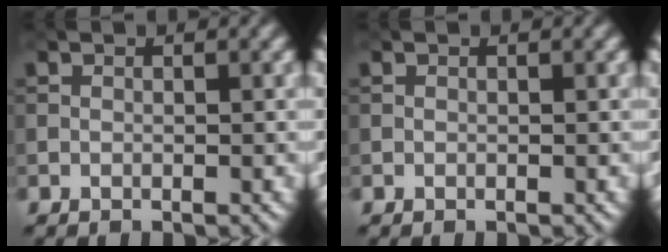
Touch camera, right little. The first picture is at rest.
{"total": 0.0}